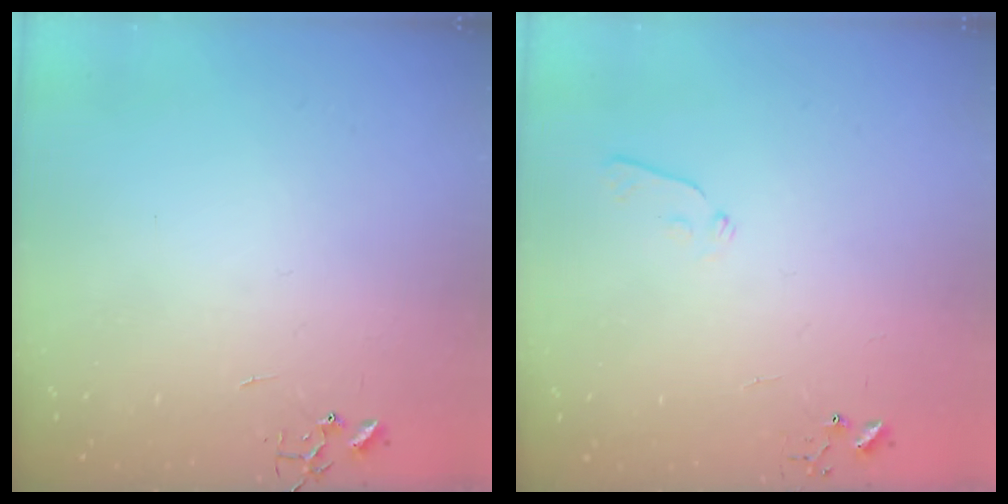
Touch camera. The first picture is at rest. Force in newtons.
{"total": 4.8, "press": 4.7, "slide": 1.0}